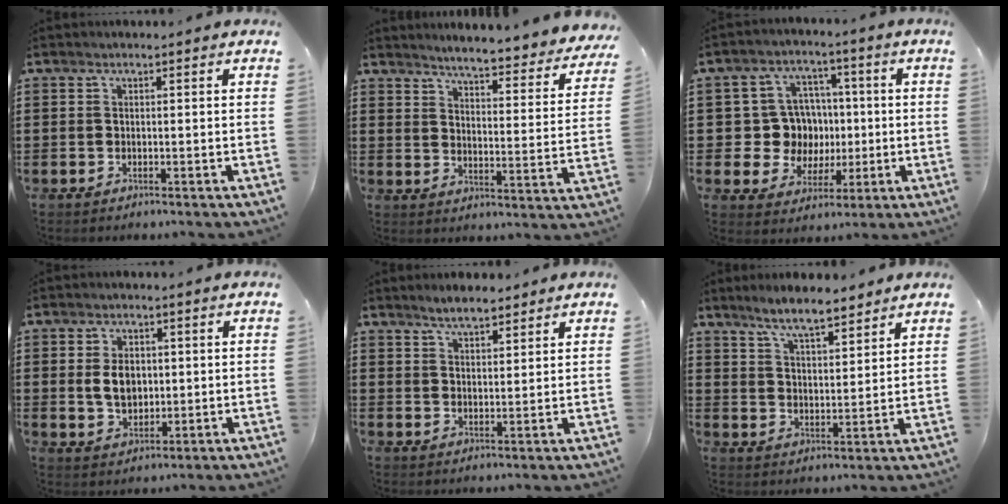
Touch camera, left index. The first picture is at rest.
{"total": 4.1, "force": [3.9, -0.8, 0.9], "torque": [-0.031, -0.043, 0.059]}
{"total": 9.4, "force": [0.7, 9.0, 2.7], "torque": [-0.068, 0.010, 0.024]}
{"total": 4.9, "force": [0.3, 3.4, 3.6], "torque": [-0.076, 0.005, 0.000]}
{"total": 3.2, "force": [2.9, 0.9, 1.1], "torque": [-0.029, 0.000, 0.054]}
{"total": 5.6, "force": [5.0, 0.6, 2.3], "torque": [-0.063, -0.015, 0.089]}